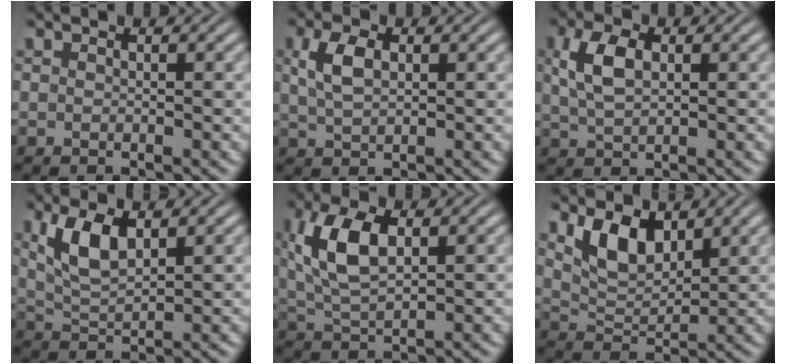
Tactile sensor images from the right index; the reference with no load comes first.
{"total": 2.7, "force": [0.7, 1.3, 2.3], "torque": [-0.049, -0.004, 0.019]}
{"total": 3.5, "force": [0.8, 1.8, 2.9], "torque": [-0.065, -0.001, 0.020]}
{"total": 4.4, "force": [1.3, 2.5, 3.4], "torque": [-0.081, -0.013, 0.032]}
{"total": 6.0, "force": [1.6, 3.2, 4.9], "torque": [-0.115, -0.009, 0.039]}
{"total": 4.5, "force": [2.0, 2.5, 3.0], "torque": [-0.055, -0.012, 0.041]}